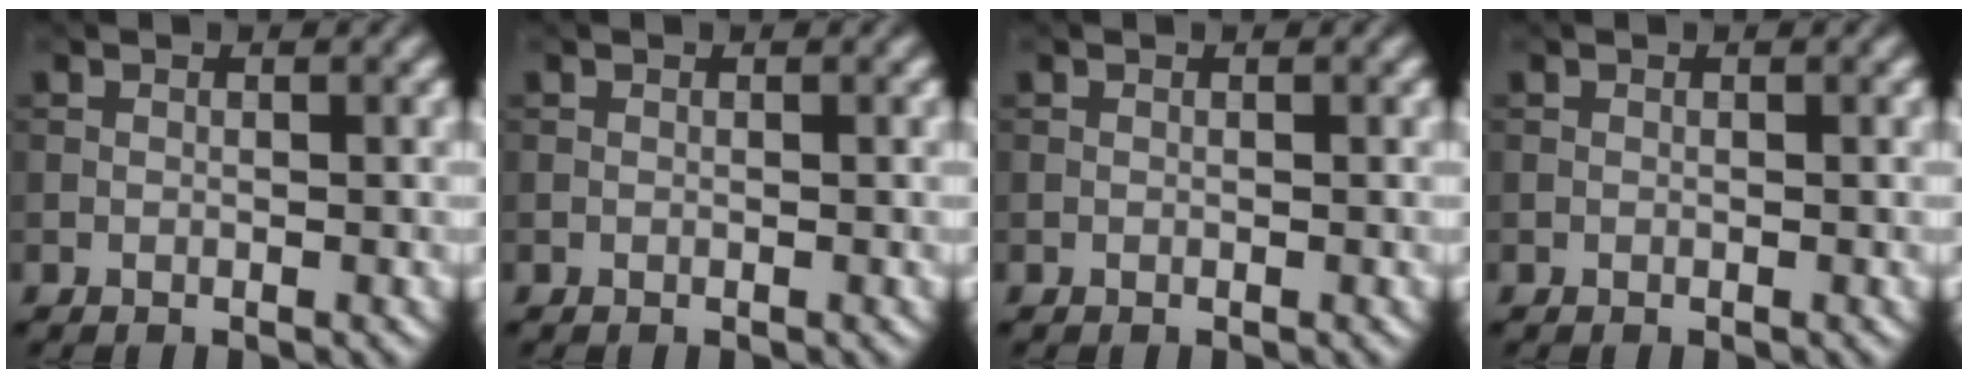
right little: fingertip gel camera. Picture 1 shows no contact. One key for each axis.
{"total": 0.0}
{"total": 0.0}
{"total": 0.0}